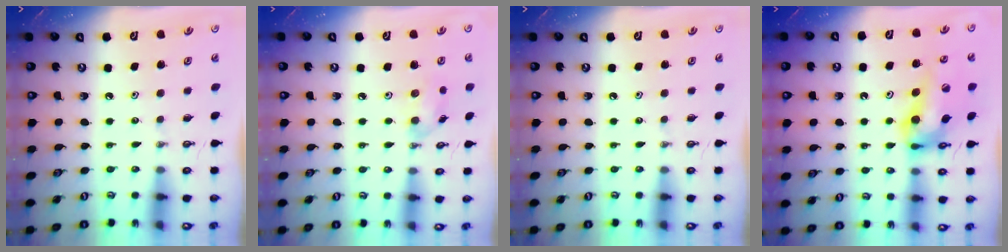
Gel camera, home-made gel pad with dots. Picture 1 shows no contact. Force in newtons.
{"total": 7.2, "press": 7.1, "slide": 0.6}
{"total": 0.0}
{"total": 14.2, "press": 14.2, "slide": 1.5}